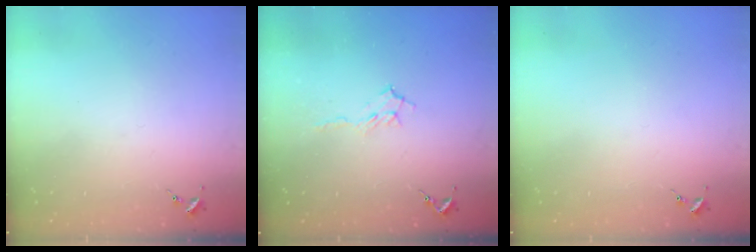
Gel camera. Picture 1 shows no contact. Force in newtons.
{"total": 5.6, "press": 5.6, "slide": 0.8}
{"total": 0.0}